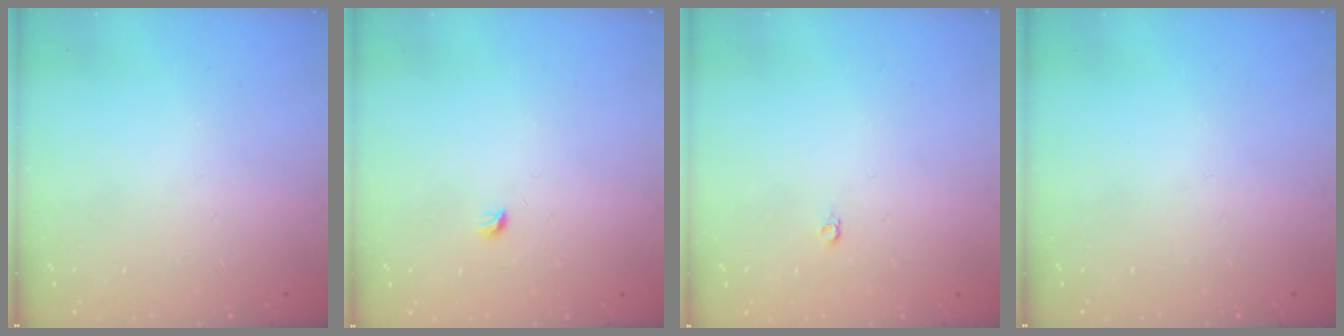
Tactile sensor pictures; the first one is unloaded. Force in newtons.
{"total": 2.9, "press": 2.9, "slide": 0.4}
{"total": 3.3, "press": 3.3, "slide": 0.3}
{"total": 0.0}